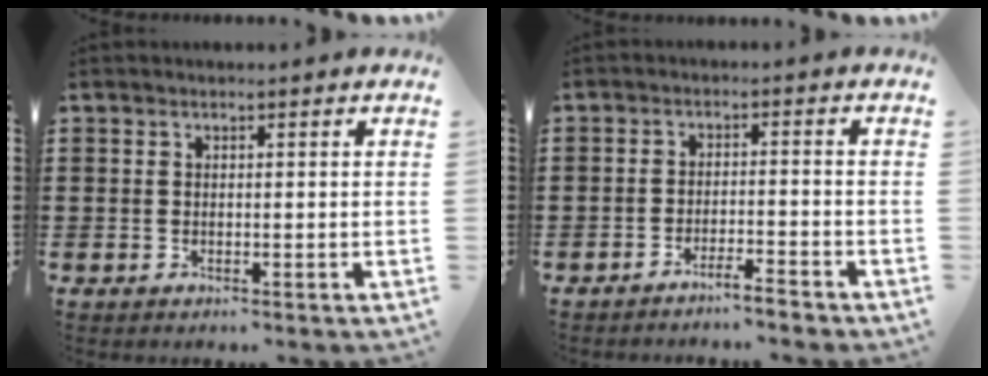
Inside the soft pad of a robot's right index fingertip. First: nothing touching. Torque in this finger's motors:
{"motor_torque": [-0.10, 0.16, 0.14, 0.02]}